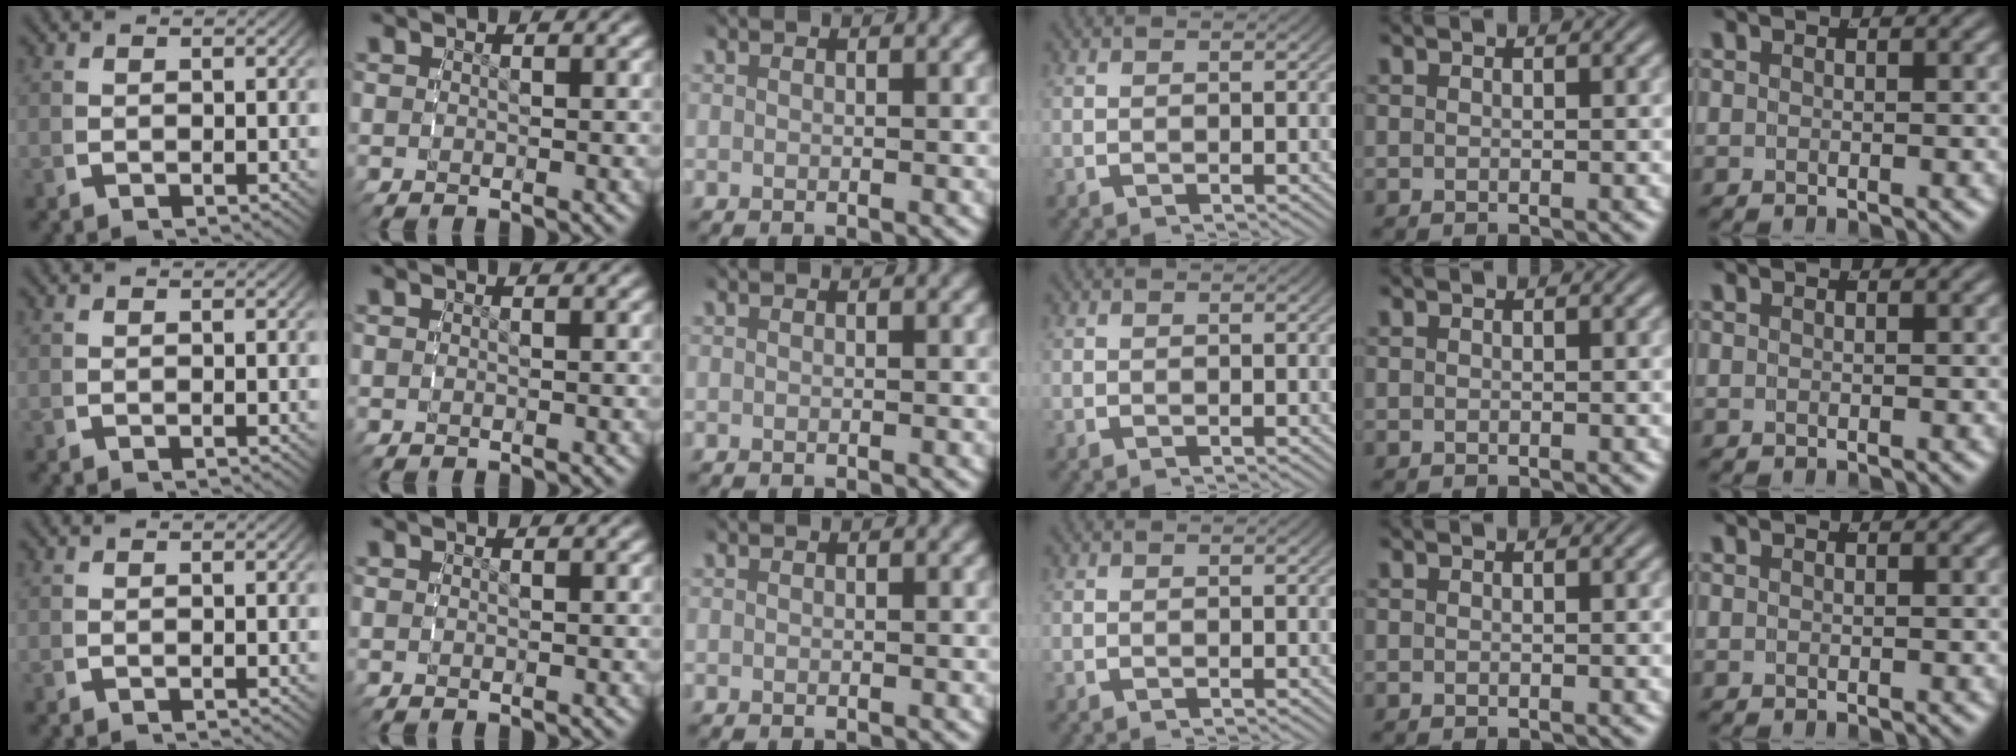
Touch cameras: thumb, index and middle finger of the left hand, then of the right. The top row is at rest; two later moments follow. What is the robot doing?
{"motion": "reach", "object": "plastic wrap"}